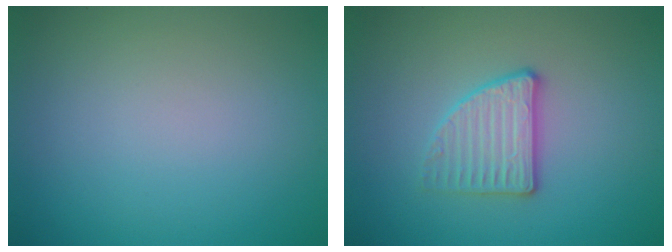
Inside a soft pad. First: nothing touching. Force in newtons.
{"total": 2.8, "press": 2.7, "slide": 0.7}